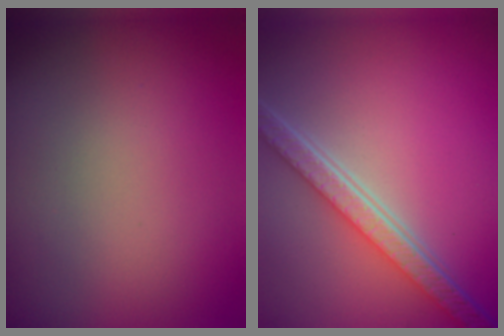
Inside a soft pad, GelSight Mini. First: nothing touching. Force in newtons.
{"total": 5.6, "press": 4.2, "slide": 3.8}